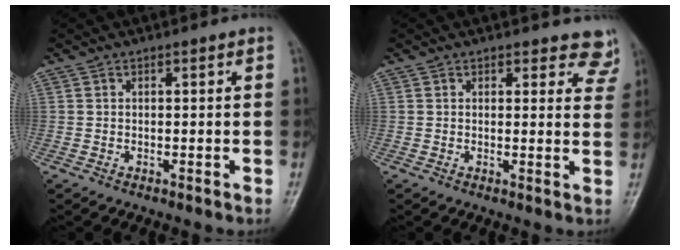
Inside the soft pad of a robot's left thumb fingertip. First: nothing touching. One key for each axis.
{"total": 5.9, "fx": 5.4, "fy": 2.5, "fz": 0.6, "tx": 0.040, "ty": -0.028, "tz": 0.036}